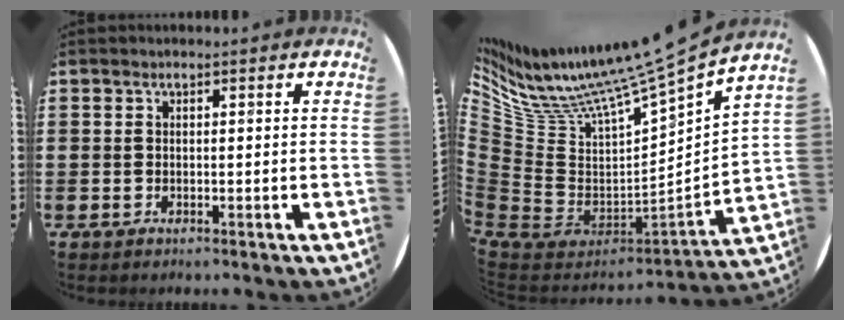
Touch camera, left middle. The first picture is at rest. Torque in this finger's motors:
{"motor_torque": [-0.98, -0.99, 0.35, 0.21]}